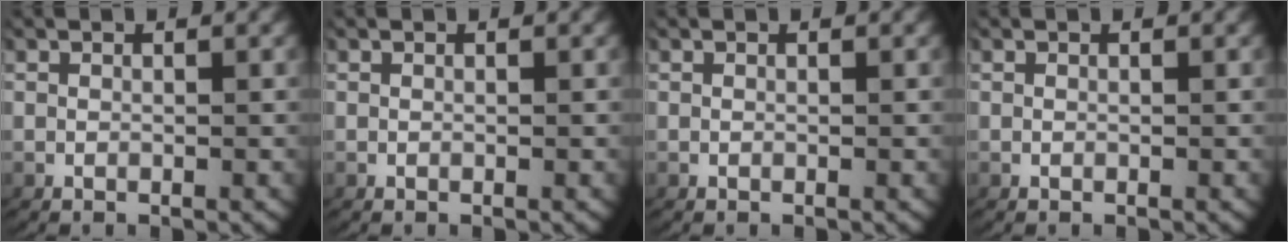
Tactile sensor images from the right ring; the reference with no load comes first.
{"total": 0.0}
{"total": 0.0}
{"total": 0.0}